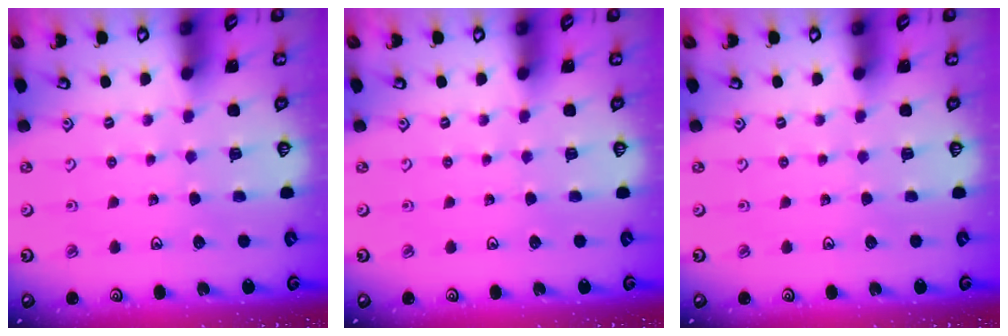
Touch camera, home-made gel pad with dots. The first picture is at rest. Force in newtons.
{"total": 0.0}
{"total": 0.0}